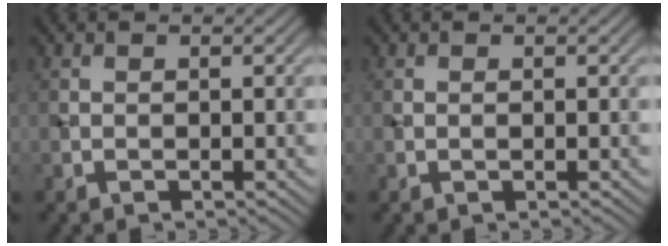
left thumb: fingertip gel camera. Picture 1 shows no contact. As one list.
[{"total": 0.0}]